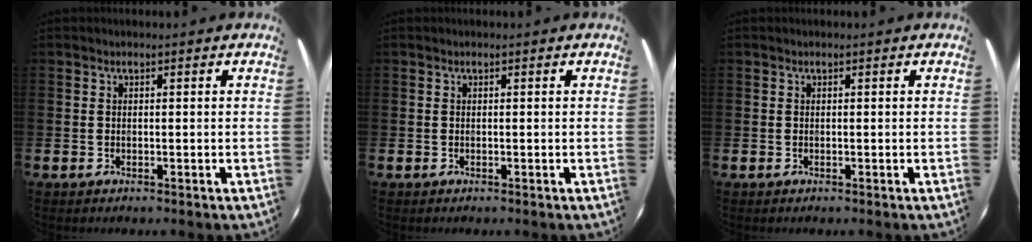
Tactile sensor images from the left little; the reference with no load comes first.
{"total": 0.0}
{"total": 0.0}